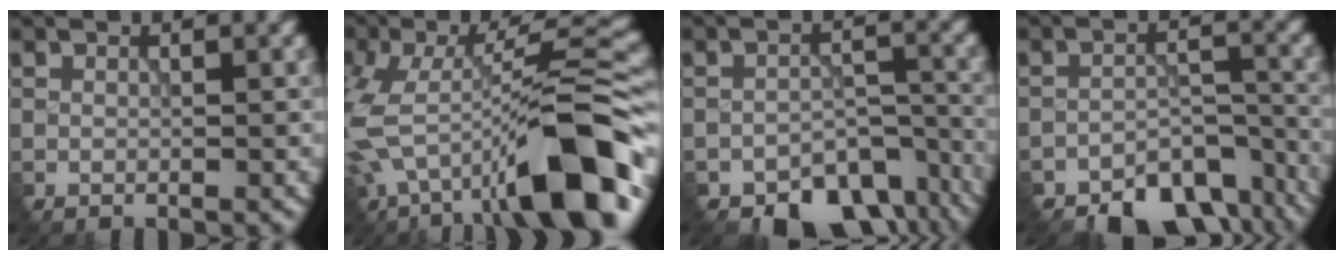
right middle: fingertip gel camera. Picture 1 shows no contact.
{"total": 12.1, "force": [-5.1, 3.8, 10.3], "torque": [-0.162, 0.005, -0.083]}
{"total": 8.9, "force": [-6.9, 4.3, 3.6], "torque": [-0.042, -0.027, -0.090]}
{"total": 8.9, "force": [-7.6, 3.4, 3.2], "torque": [-0.030, -0.016, -0.109]}